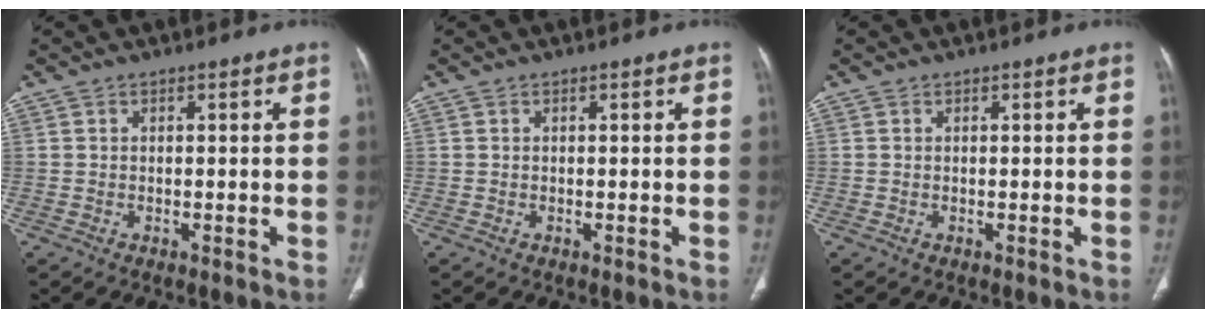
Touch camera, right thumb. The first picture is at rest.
{"total": 0.0}
{"total": 0.0}